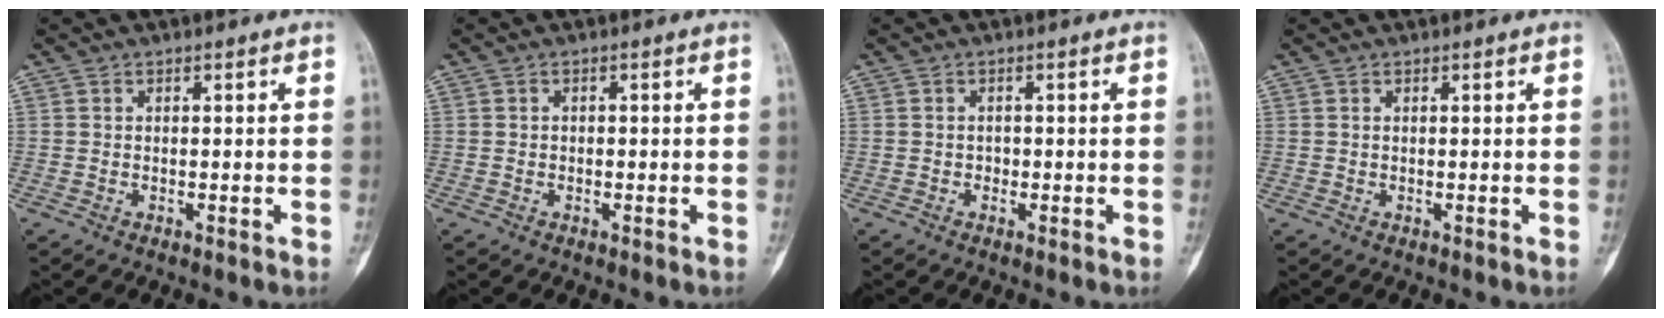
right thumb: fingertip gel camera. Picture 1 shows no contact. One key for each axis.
{"total": 0.0}
{"total": 0.8, "fx": -0.2, "fy": 0.8, "fz": 0.3, "tx": -0.001, "ty": 0.004, "tz": -0.006}
{"total": 0.0}